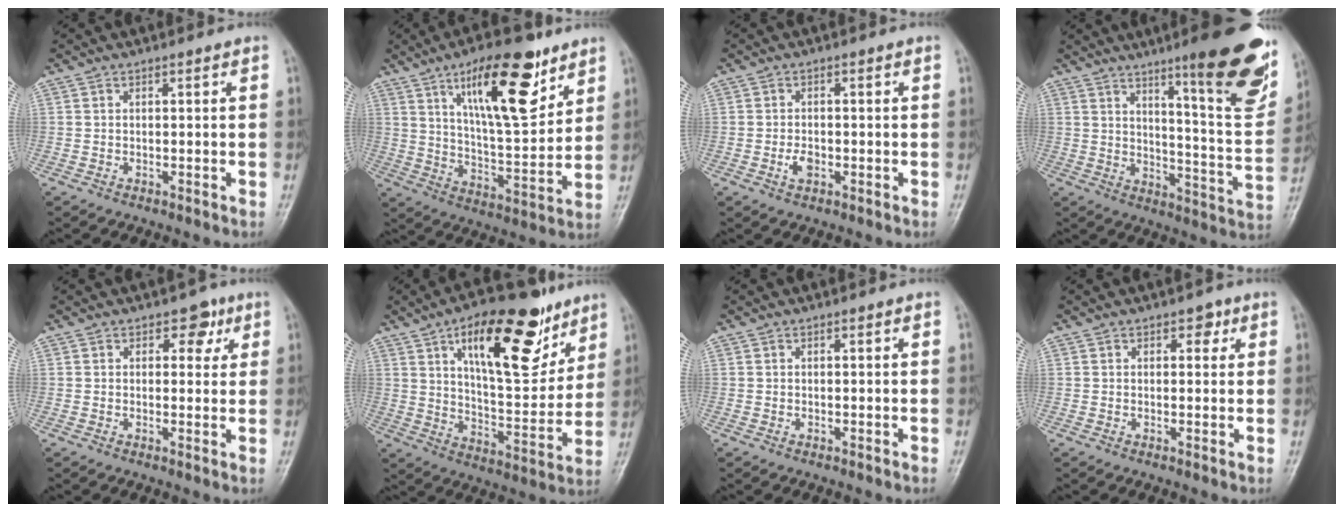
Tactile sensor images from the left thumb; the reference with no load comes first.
{"total": 18.4, "force": [10.2, 6.3, 14.0], "torque": [-0.191, -0.053, 0.170]}
{"total": 2.5, "force": [-0.8, 1.6, 1.8], "torque": [-0.029, 0.002, -0.016]}
{"total": 21.2, "force": [12.5, 3.4, 16.8], "torque": [-0.185, -0.068, 0.179]}
{"total": 4.0, "force": [1.9, 2.8, 2.1], "torque": [0.001, -0.005, 0.019]}
{"total": 22.4, "force": [11.8, 9.0, 16.8], "torque": [-0.211, -0.048, 0.192]}
{"total": 0.0}
{"total": 2.3, "force": [1.1, 1.6, 1.2], "torque": [0.003, -0.002, 0.010]}